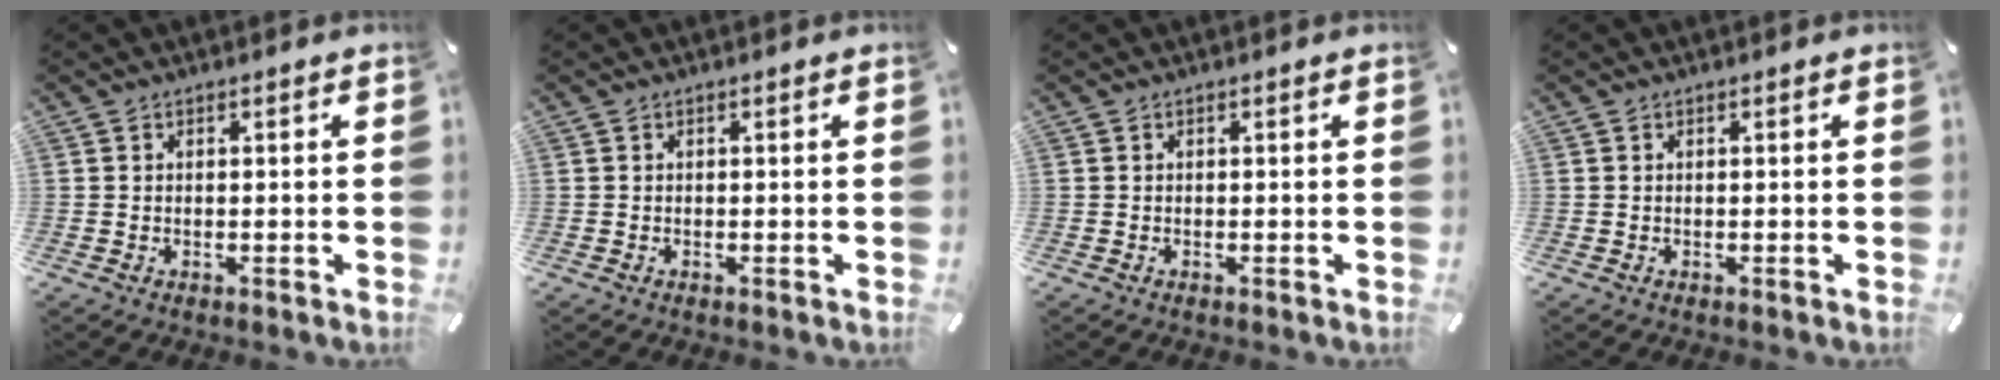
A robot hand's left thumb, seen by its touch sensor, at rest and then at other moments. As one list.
[{"total": 0.0}, {"total": 0.0}, {"total": 0.0}]